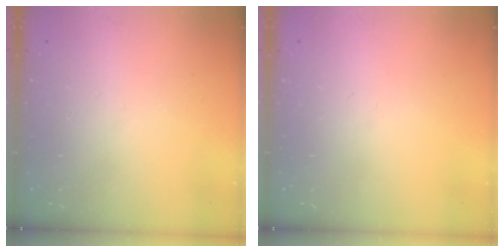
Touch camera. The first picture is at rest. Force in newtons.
{"total": 0.0}